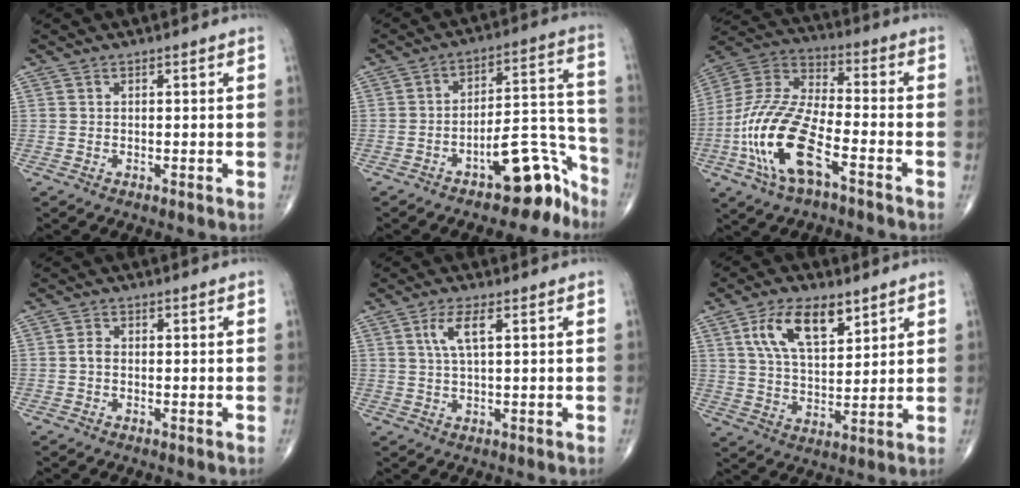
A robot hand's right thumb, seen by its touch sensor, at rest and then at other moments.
{"total": 12.1, "force": [-8.2, 4.7, 7.5], "torque": [-0.048, 0.113, -0.121]}
{"total": 18.4, "force": [-7.4, 7.3, 15.2], "torque": [-0.327, 0.036, -0.138]}
{"total": 1.3, "force": [-0.3, 0.9, 0.9], "torque": [-0.014, 0.002, -0.008]}
{"total": 4.6, "force": [1.6, 1.1, 4.2], "torque": [-0.090, 0.000, 0.036]}
{"total": 11.8, "force": [5.8, 5.6, 8.6], "torque": [-0.139, -0.021, 0.114]}